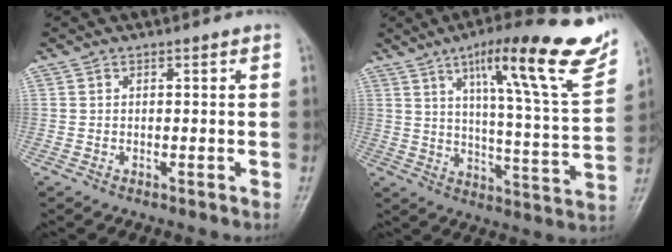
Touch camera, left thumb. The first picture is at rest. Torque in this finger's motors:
{"motor_torque": [0.68, 0.43, 1.55, -1.21, 0.38]}